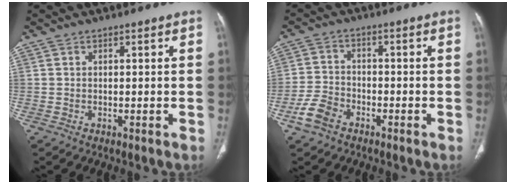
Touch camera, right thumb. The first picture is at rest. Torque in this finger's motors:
{"motor_torque": [2.80, 1.65, 0.40, -0.79, 0.04]}